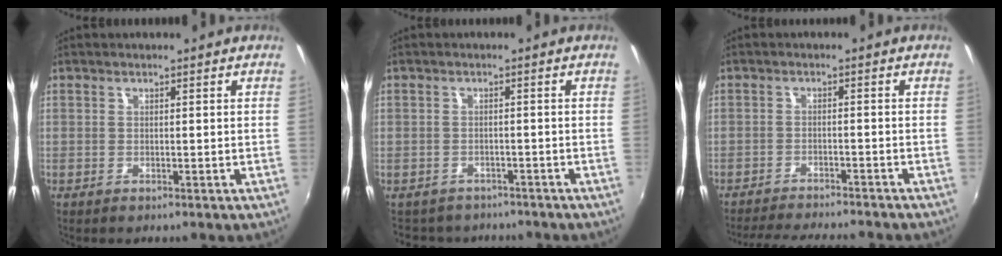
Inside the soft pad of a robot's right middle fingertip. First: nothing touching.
{"total": 5.5, "force": [-3.9, 3.8, 0.3], "torque": [-0.007, 0.023, -0.061]}
{"total": 11.7, "force": [-10.7, 1.4, 4.5], "torque": [-0.101, -0.015, -0.159]}